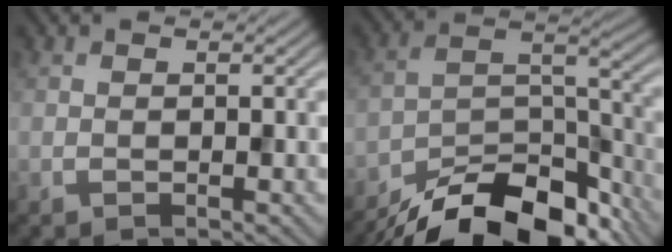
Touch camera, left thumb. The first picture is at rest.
{"total": 15.7, "force": [-13.0, 5.3, 7.1], "torque": [-0.138, -0.008, -0.204]}